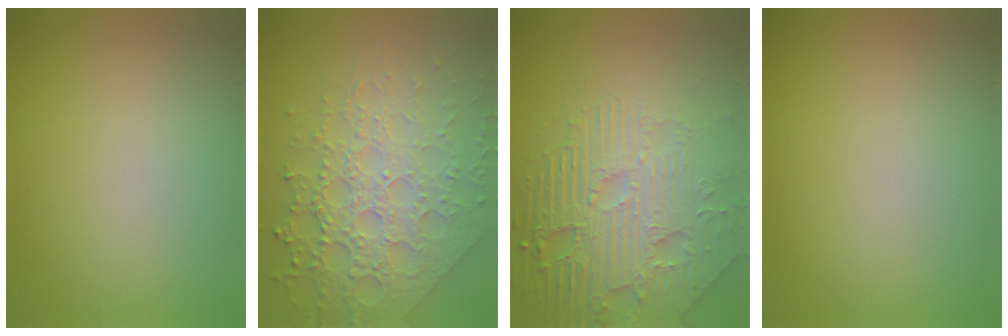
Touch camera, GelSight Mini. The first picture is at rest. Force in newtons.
{"total": 7.4, "press": 5.4, "slide": 5.1}
{"total": 8.6, "press": 6.2, "slide": 6.0}
{"total": 0.0}